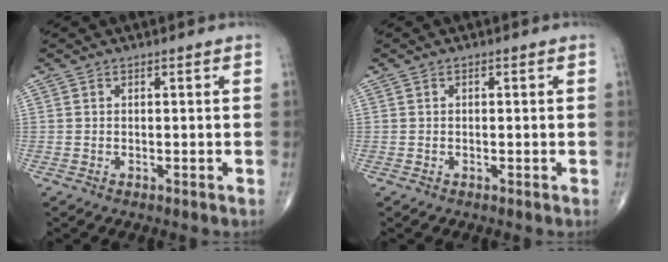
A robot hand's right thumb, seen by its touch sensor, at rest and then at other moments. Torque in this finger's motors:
{"motor_torque": [-0.14, -0.02, 0.05, 0.09, -0.04]}